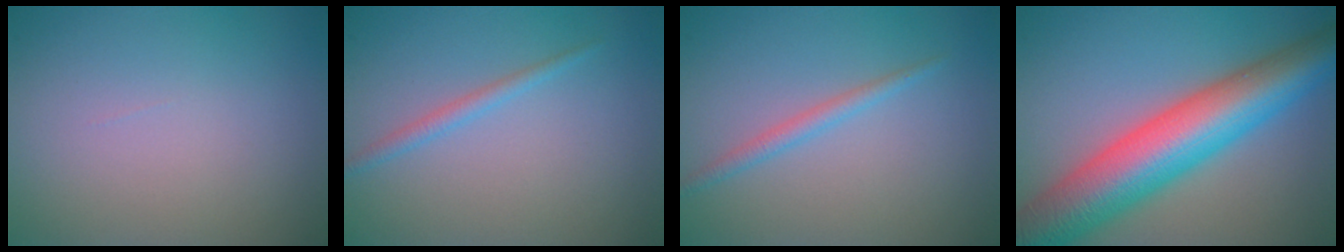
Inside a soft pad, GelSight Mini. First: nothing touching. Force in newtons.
{"total": 1.3, "press": 1.3, "slide": 0.1}
{"total": 1.4, "press": 1.4, "slide": 0.1}
{"total": 11.7, "press": 11.7, "slide": 0.5}